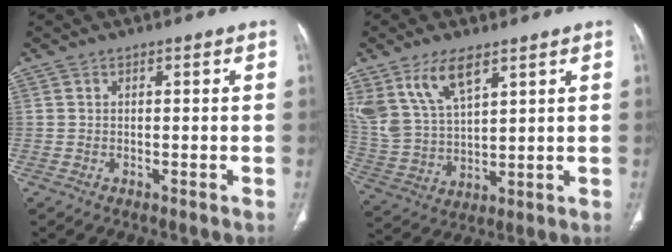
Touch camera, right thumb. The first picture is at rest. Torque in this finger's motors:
{"motor_torque": [0.32, 0.93, 0.99, 0.83, 0.11]}